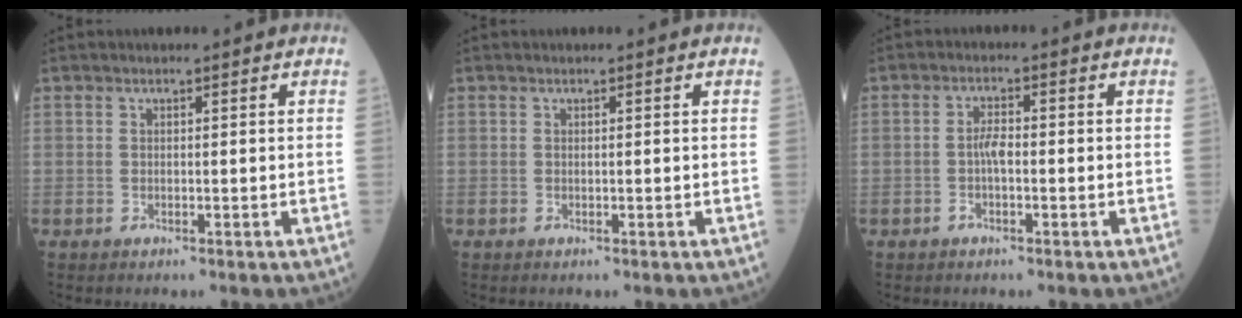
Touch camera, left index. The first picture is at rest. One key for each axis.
{"total": 0.0}
{"total": 2.4, "fx": -0.7, "fy": 0.7, "fz": 2.2, "tx": -0.046, "ty": 0.001, "tz": -0.016}